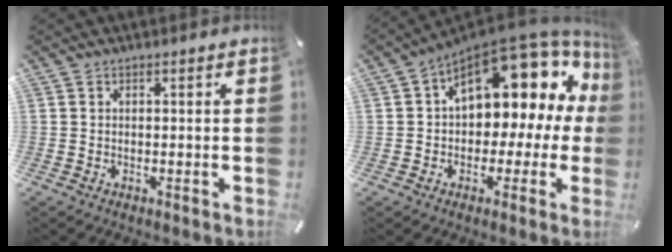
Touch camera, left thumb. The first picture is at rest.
{"total": 14.7, "force": [6.9, 8.9, 9.5], "torque": [-0.118, -0.065, 0.112]}